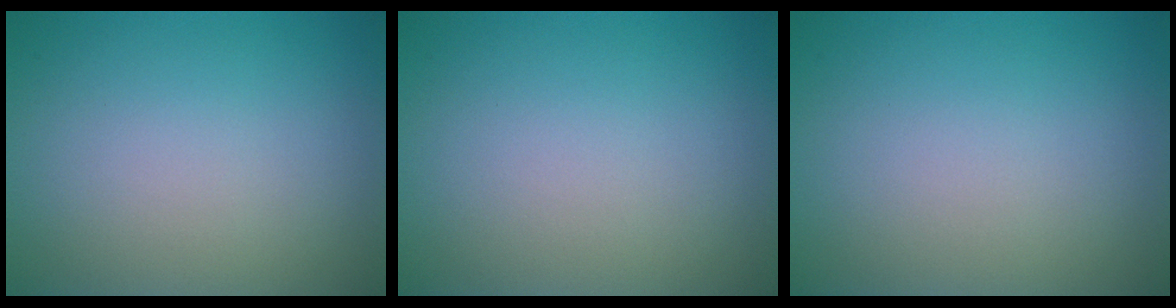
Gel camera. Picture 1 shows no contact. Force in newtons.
{"total": 0.0}
{"total": 0.0}